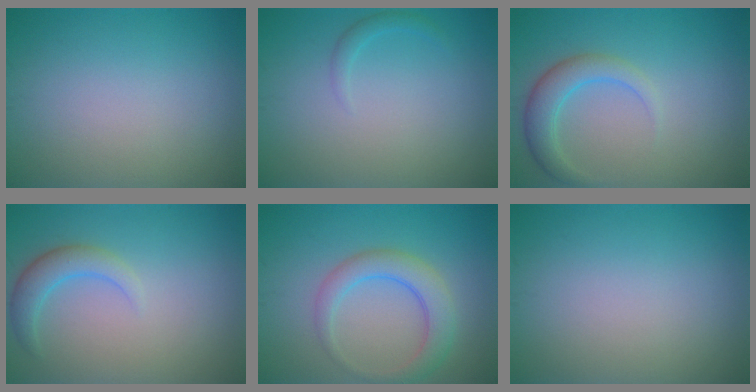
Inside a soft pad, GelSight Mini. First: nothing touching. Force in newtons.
{"total": 1.0, "press": 1.0, "slide": 0.1}
{"total": 3.2, "press": 3.2, "slide": 0.0}
{"total": 2.8, "press": 2.8, "slide": 0.3}
{"total": 3.9, "press": 3.9, "slide": 0.1}
{"total": 0.0}